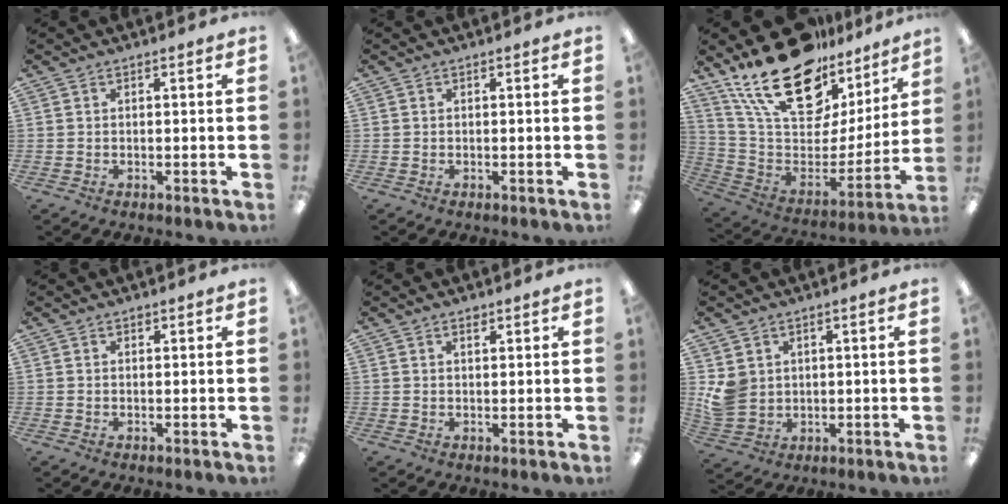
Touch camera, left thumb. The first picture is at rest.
{"total": 0.0}
{"total": 25.9, "force": [18.5, 12.1, 13.6], "torque": [-0.236, -0.112, 0.334]}
{"total": 0.5, "force": [0.4, 0.2, 0.1], "torque": [-0.003, 0.000, 0.009]}
{"total": 1.3, "force": [1.1, 0.5, 0.7], "torque": [-0.007, -0.004, 0.018]}
{"total": 5.7, "force": [1.8, 5.0, 2.1], "torque": [-0.047, 0.000, 0.040]}